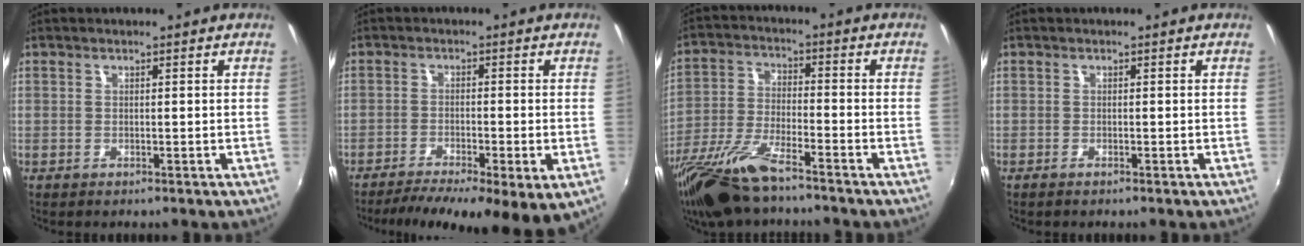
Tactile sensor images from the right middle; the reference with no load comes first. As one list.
[{"total": 12.3, "force": [-6.8, 3.2, 9.7], "torque": [-0.171, -0.035, -0.103]}, {"total": 14.2, "force": [-10.9, 2.9, 8.6], "torque": [-0.184, -0.035, -0.209]}, {"total": 0.7, "force": [-0.6, -0.1, 0.4], "torque": [-0.008, -0.003, -0.013]}]